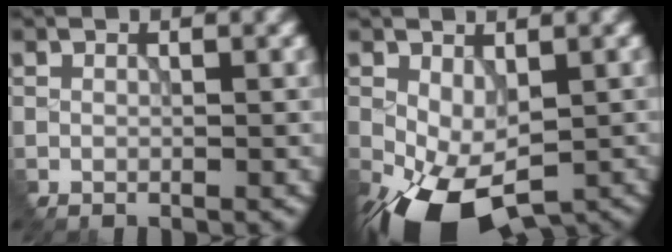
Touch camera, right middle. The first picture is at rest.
{"total": 9.5, "force": [-4.2, 5.0, 6.9], "torque": [-0.141, -0.034, -0.060]}